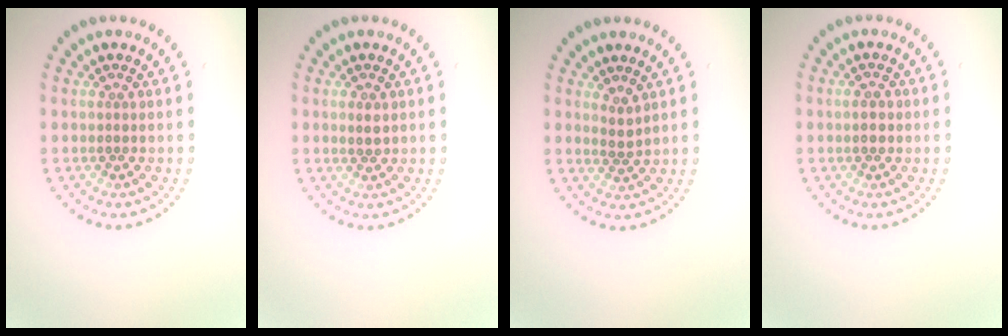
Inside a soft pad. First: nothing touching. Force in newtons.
{"total": 1.2, "press": 1.1, "slide": 0.4}
{"total": 1.4, "press": 0.9, "slide": 1.0}
{"total": 1.2, "press": 1.2, "slide": 0.0}